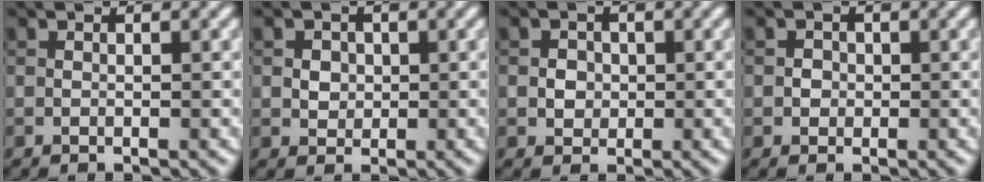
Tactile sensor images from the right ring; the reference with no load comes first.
{"total": 1.8, "force": [0.3, 1.6, 0.8], "torque": [-0.011, 0.003, 0.005]}
{"total": 1.9, "force": [0.1, 1.7, 0.8], "torque": [-0.003, 0.003, 0.001]}
{"total": 1.0, "force": [-0.1, 0.9, 0.3], "torque": [0.003, 0.000, -0.003]}